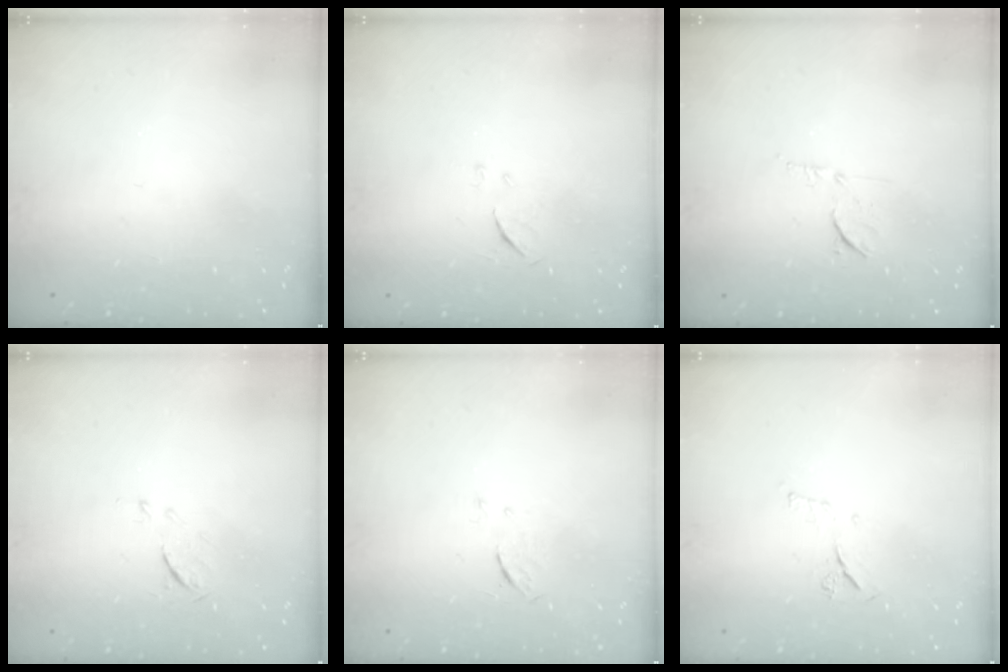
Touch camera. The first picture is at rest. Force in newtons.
{"total": 6.3, "press": 6.3, "slide": 0.6}
{"total": 6.6, "press": 6.5, "slide": 0.9}
{"total": 5.8, "press": 5.8, "slide": 0.8}
{"total": 3.6, "press": 3.4, "slide": 1.4}
{"total": 6.5, "press": 6.5, "slide": 0.8}